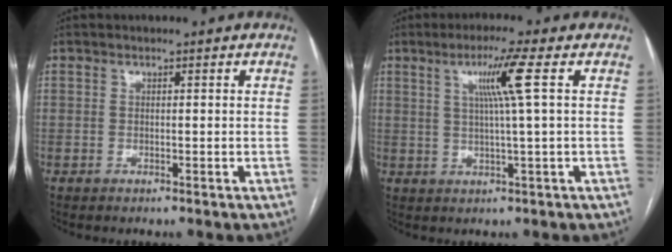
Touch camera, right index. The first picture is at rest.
{"total": 6.3, "force": [1.9, -1.4, 5.8], "torque": [-0.107, 0.003, 0.038]}